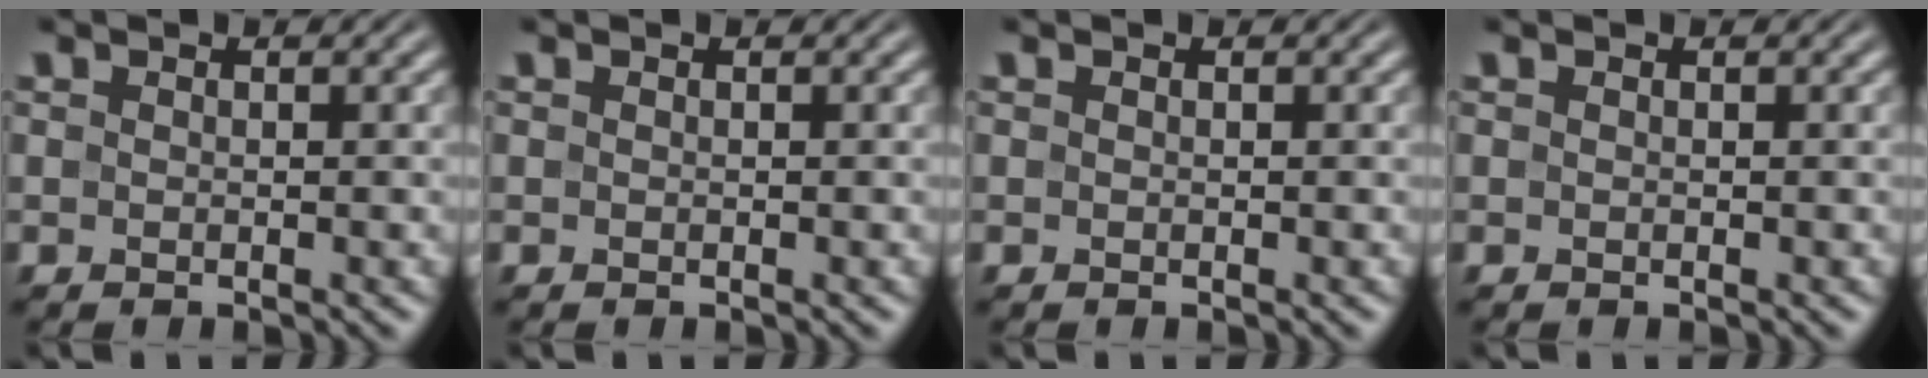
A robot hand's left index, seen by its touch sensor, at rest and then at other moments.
{"total": 0.0}
{"total": 0.0}
{"total": 0.0}